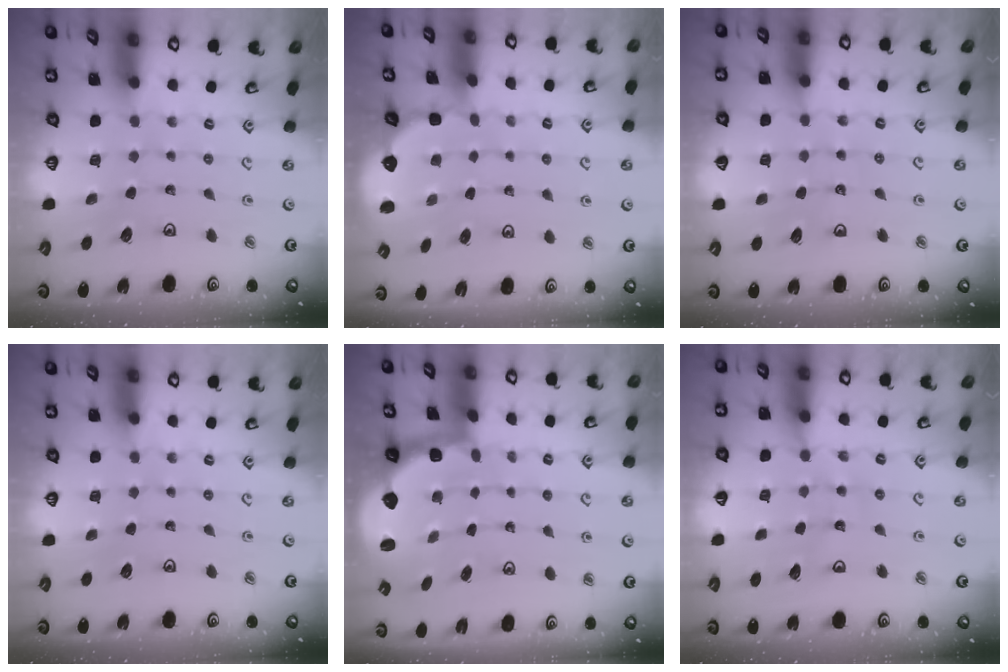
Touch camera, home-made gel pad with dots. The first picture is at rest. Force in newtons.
{"total": 1.8, "press": 1.0, "slide": 1.4}
{"total": 4.3, "press": 4.3, "slide": 0.3}
{"total": 0.0}
{"total": 2.6, "press": 1.9, "slide": 1.7}
{"total": 8.6, "press": 8.6, "slide": 1.0}